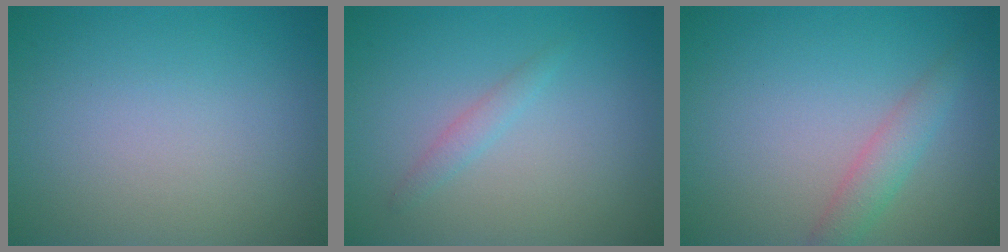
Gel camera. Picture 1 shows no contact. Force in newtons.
{"total": 1.1, "press": 1.1, "slide": 0.1}
{"total": 2.3, "press": 2.3, "slide": 0.0}